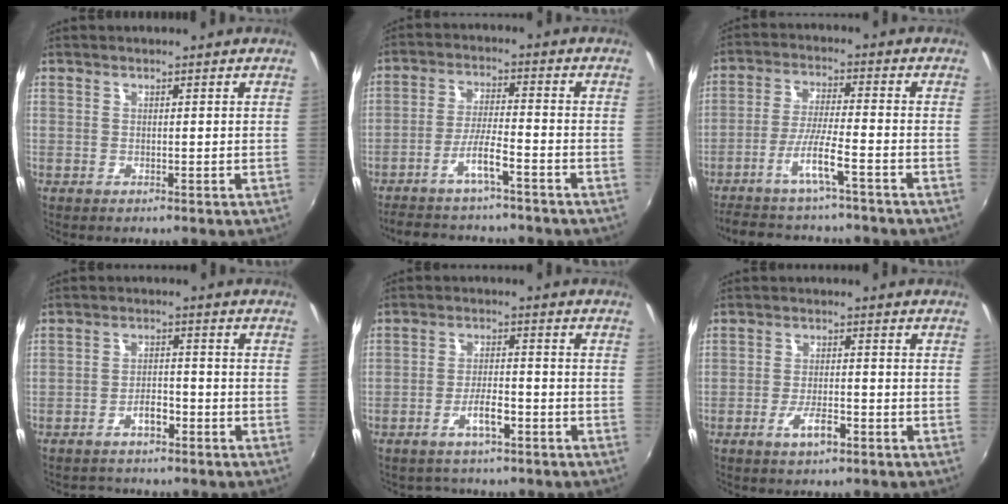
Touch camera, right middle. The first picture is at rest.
{"total": 10.7, "force": [-9.1, 1.3, 5.6], "torque": [-0.120, 0.002, -0.148]}
{"total": 11.9, "force": [-10.0, 0.7, 6.4], "torque": [-0.139, -0.009, -0.165]}
{"total": 4.2, "force": [-3.2, 2.2, 1.8], "torque": [-0.037, 0.012, -0.043]}
{"total": 4.7, "force": [-3.2, 1.9, 2.9], "torque": [-0.059, 0.003, -0.049]}
{"total": 4.4, "force": [-2.5, 1.3, 3.3], "torque": [-0.069, -0.005, -0.043]}